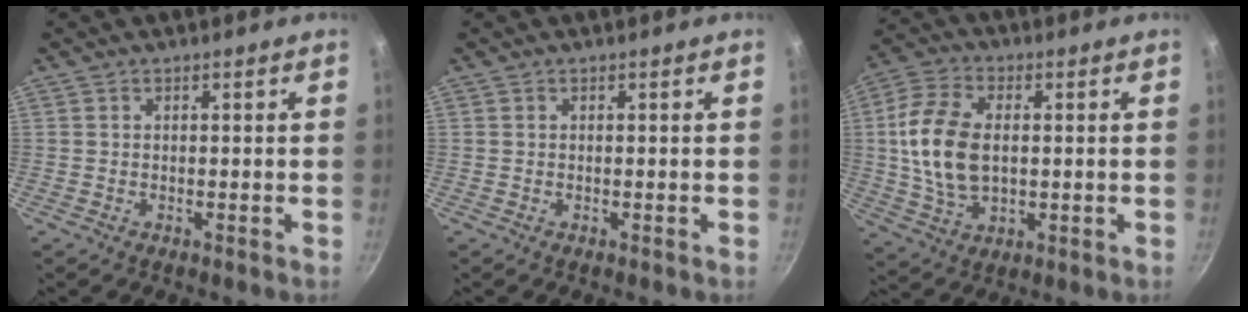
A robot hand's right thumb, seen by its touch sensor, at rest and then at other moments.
{"total": 0.0}
{"total": 13.7, "force": [0.9, 8.5, 10.8], "torque": [-0.202, 0.003, 0.016]}